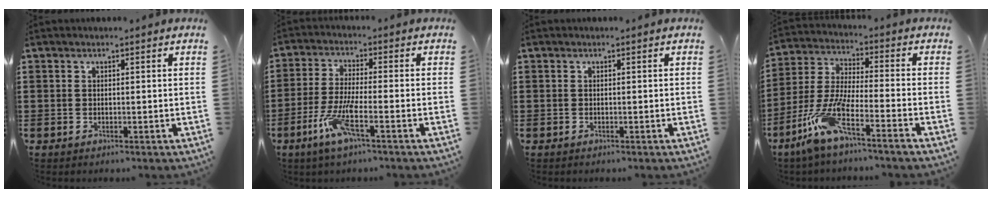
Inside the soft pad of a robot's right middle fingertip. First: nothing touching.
{"total": 7.1, "force": [-3.5, 1.1, 6.0], "torque": [-0.130, -0.010, -0.069]}
{"total": 0.0}
{"total": 9.2, "force": [-6.4, 0.7, 6.7], "torque": [-0.158, -0.021, -0.131]}